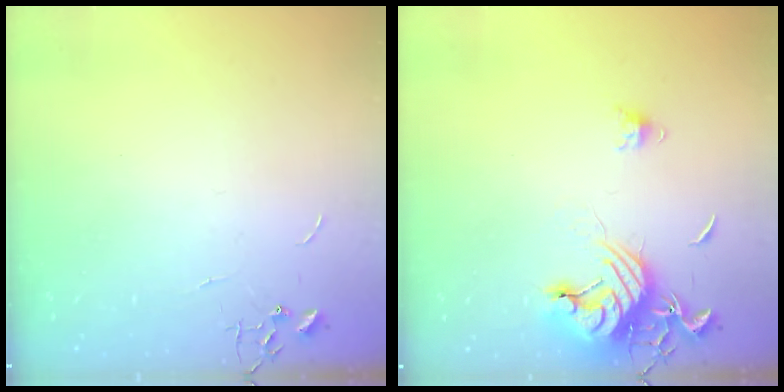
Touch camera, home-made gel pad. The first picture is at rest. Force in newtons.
{"total": 14.3, "press": 14.2, "slide": 1.4}